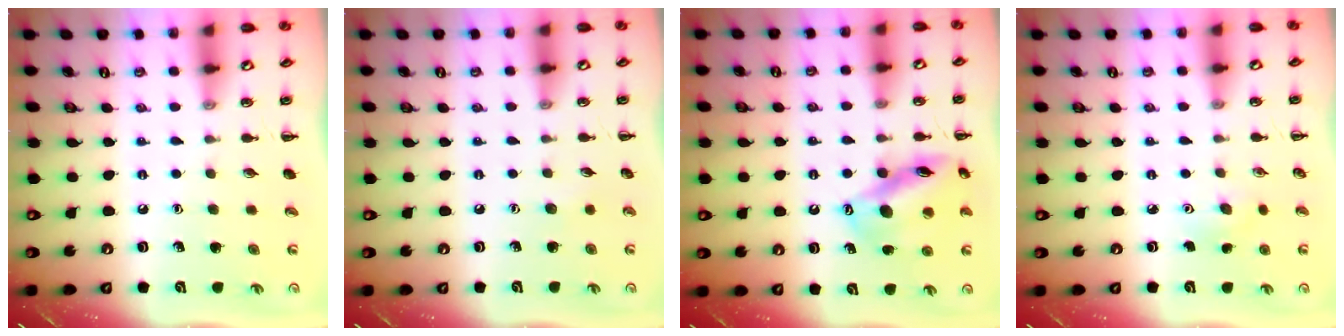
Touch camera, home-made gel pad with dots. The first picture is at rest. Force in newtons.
{"total": 3.4, "press": 3.2, "slide": 1.0}
{"total": 14.1, "press": 13.8, "slide": 3.1}
{"total": 3.6, "press": 3.5, "slide": 1.0}